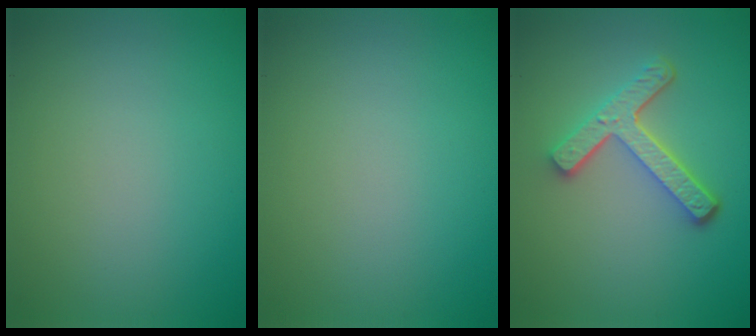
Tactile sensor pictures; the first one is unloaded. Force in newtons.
{"total": 0.0}
{"total": 4.6, "press": 3.4, "slide": 3.0}